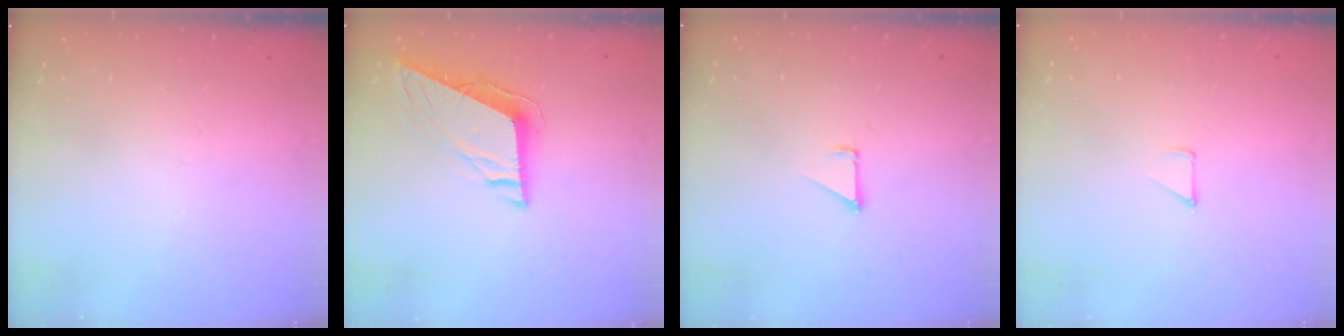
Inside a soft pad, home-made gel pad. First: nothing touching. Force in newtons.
{"total": 8.9, "press": 8.8, "slide": 1.2}
{"total": 1.1, "press": 1.1, "slide": 0.1}
{"total": 3.3, "press": 3.3, "slide": 0.3}